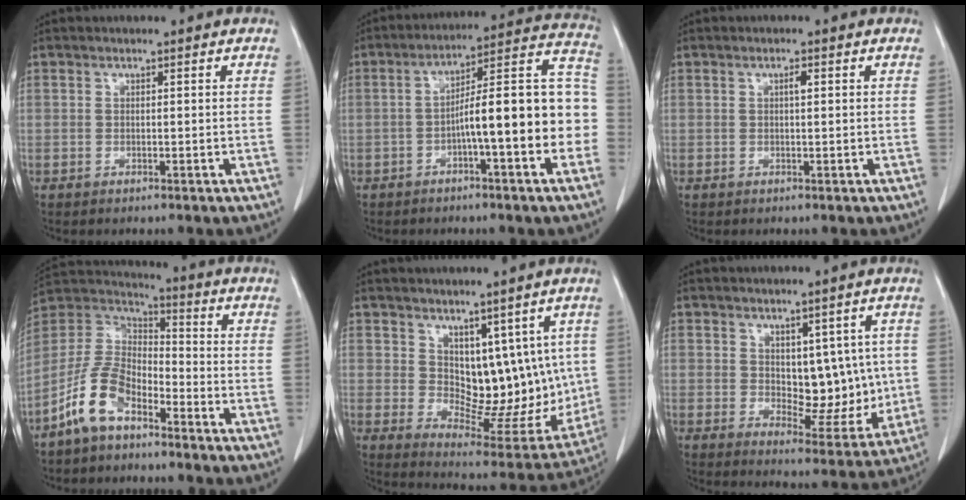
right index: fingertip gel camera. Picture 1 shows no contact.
{"total": 15.8, "force": [-3.2, 2.2, 15.3], "torque": [-0.204, 0.049, -0.046]}
{"total": 1.0, "force": [0.3, 0.2, 0.9], "torque": [-0.014, 0.003, 0.002]}
{"total": 10.2, "force": [-6.5, 4.8, 6.2], "torque": [-0.149, 0.014, -0.133]}
{"total": 12.0, "force": [3.3, 7.2, 9.0], "torque": [-0.098, 0.001, 0.071]}
{"total": 8.7, "force": [1.1, 5.0, 7.0], "torque": [-0.076, 0.001, 0.033]}